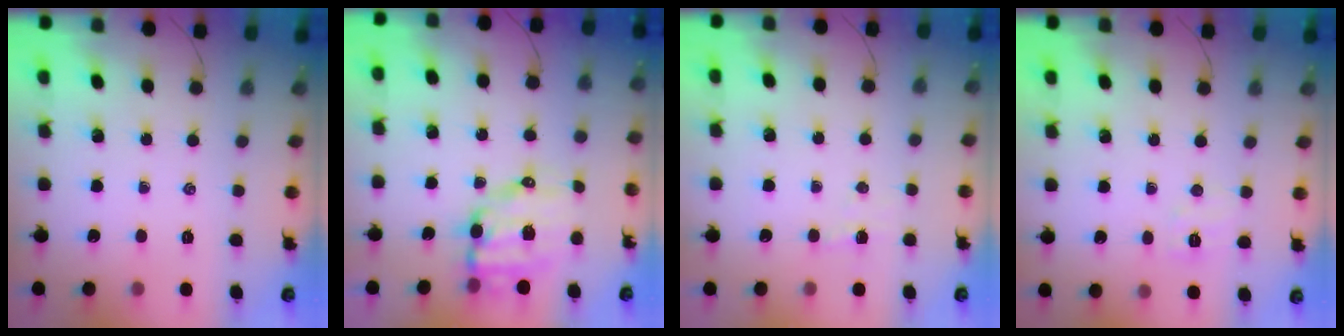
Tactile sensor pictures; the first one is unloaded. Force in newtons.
{"total": 10.3, "press": 10.2, "slide": 1.8}
{"total": 3.0, "press": 2.9, "slide": 0.7}
{"total": 4.9, "press": 4.7, "slide": 1.4}